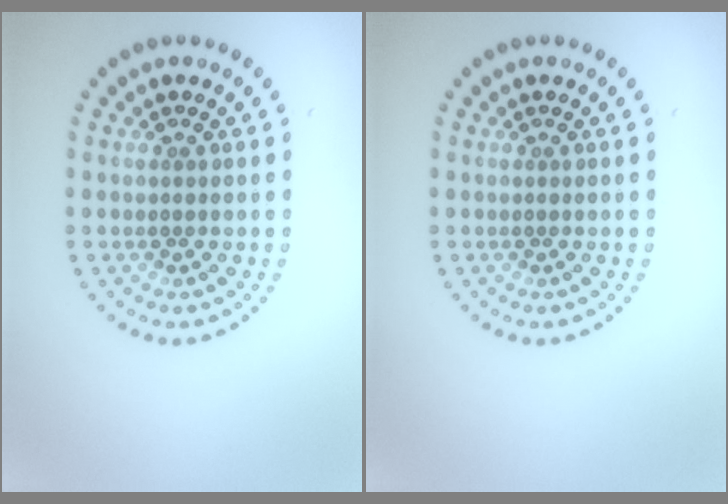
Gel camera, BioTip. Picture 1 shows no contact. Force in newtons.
{"total": 0.0}